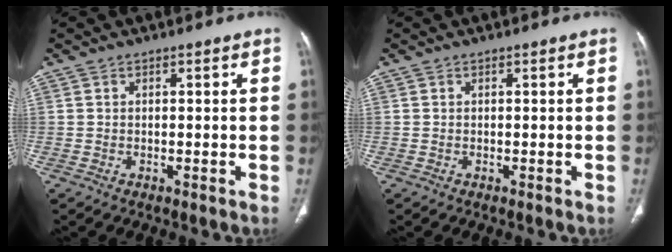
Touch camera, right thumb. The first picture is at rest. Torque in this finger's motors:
{"motor_torque": [0.13, 0.14, -0.29, 0.29, 0.00]}